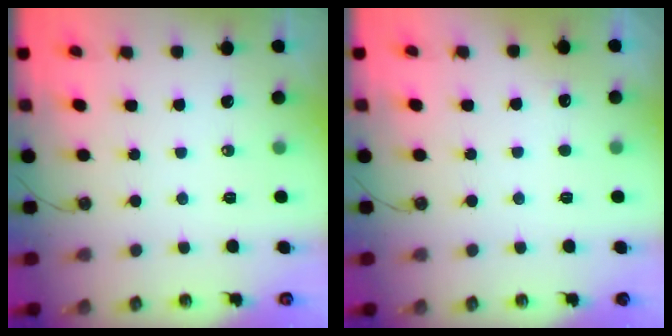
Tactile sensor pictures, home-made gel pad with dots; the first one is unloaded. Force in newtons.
{"total": 3.7, "press": 3.5, "slide": 1.1}